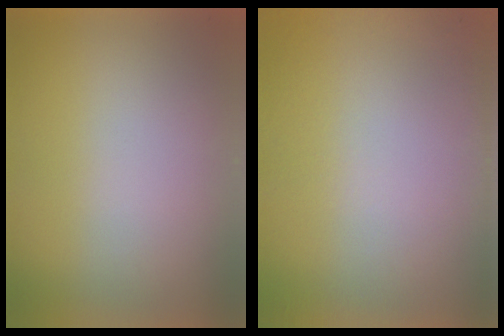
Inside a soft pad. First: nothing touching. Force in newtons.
{"total": 7.0}